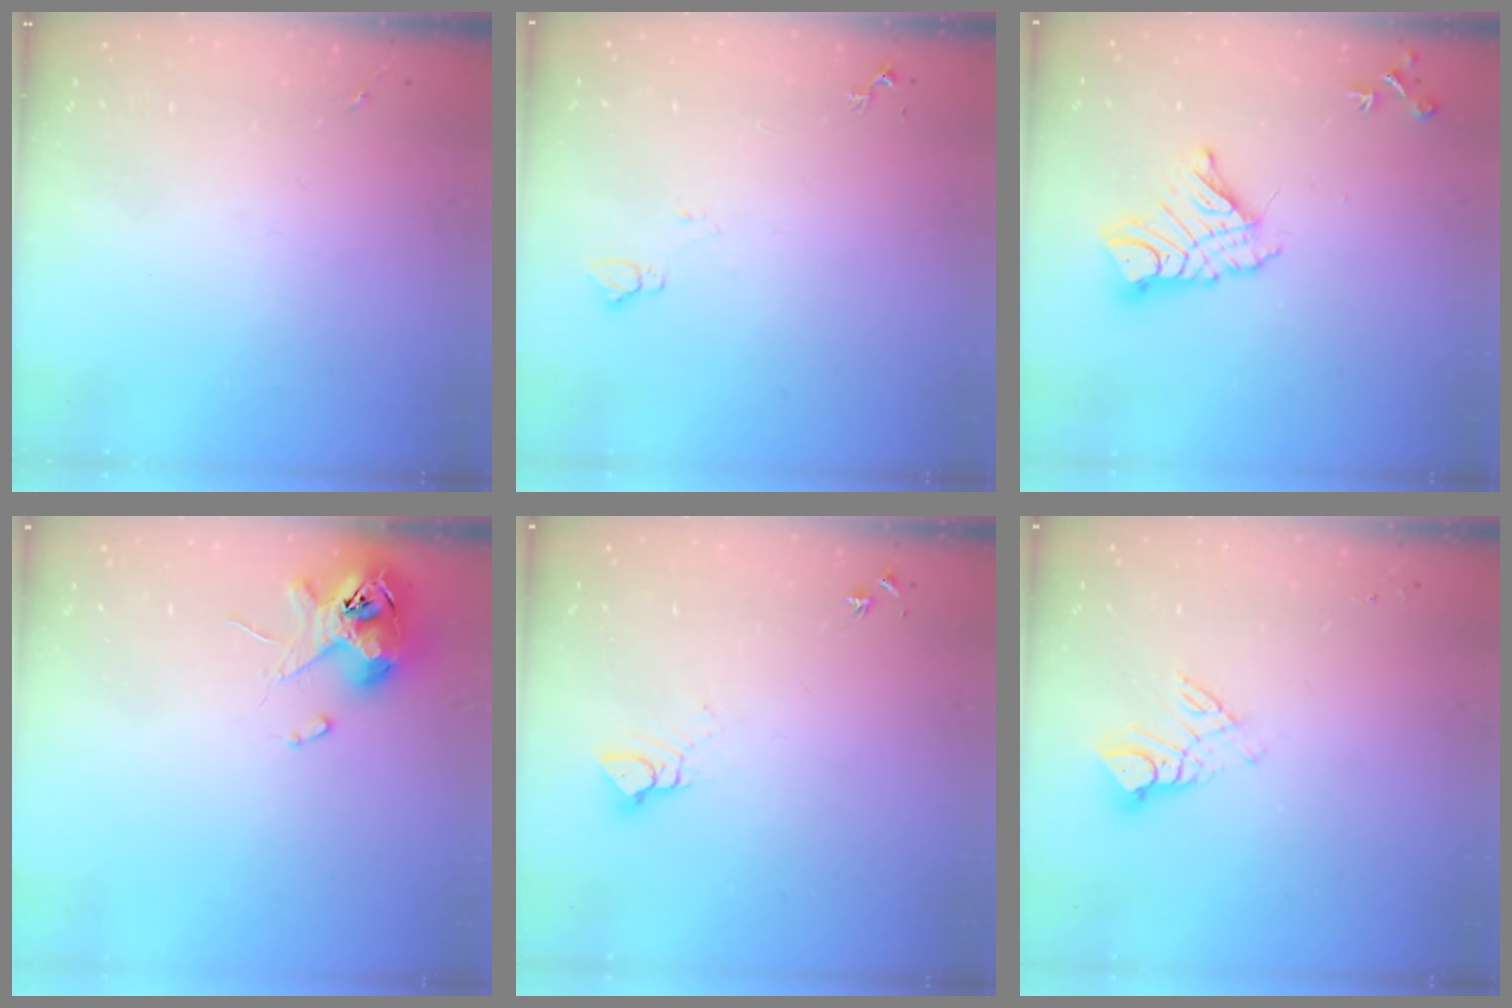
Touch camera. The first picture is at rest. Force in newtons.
{"total": 6.1, "press": 6.0, "slide": 0.8}
{"total": 13.7, "press": 13.7, "slide": 1.3}
{"total": 11.8, "press": 11.6, "slide": 1.9}
{"total": 4.7, "press": 4.7, "slide": 0.3}
{"total": 8.8, "press": 8.8, "slide": 0.8}